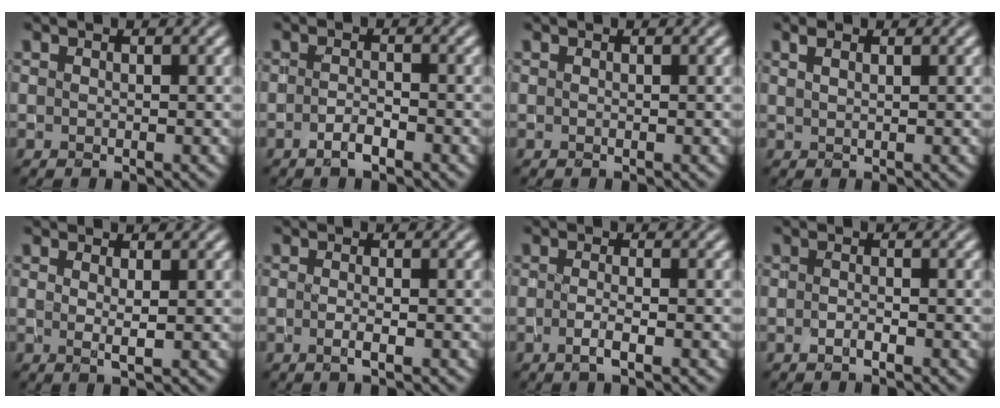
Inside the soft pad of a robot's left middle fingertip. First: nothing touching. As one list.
[{"total": 1.6, "force": [-1.0, 0.4, 1.2], "torque": [-0.023, 0.000, -0.020]}, {"total": 0.0}, {"total": 1.2, "force": [0.8, 0.4, 0.8], "torque": [-0.017, 0.004, 0.014]}, {"total": 1.3, "force": [0.4, 0.2, 1.2], "torque": [-0.023, -0.005, 0.008]}, {"total": 1.3, "force": [-0.3, 0.4, 1.2], "torque": [-0.020, -0.007, -0.007]}, {"total": 1.9, "force": [-0.6, 0.6, 1.7], "torque": [-0.029, -0.005, -0.016]}, {"total": 0.7, "force": [-0.5, 0.2, 0.6], "torque": [-0.012, -0.002, -0.008]}]